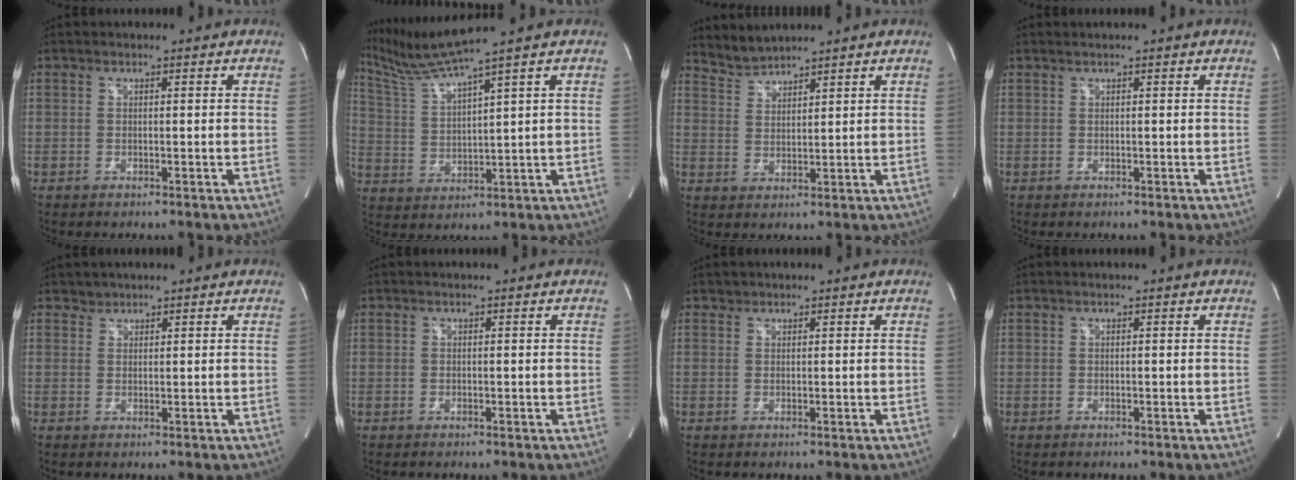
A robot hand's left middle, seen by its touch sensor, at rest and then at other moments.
{"total": 8.1, "force": [6.9, -2.6, 3.3], "torque": [-0.079, 0.000, 0.144]}
{"total": 3.5, "force": [3.5, -0.1, -0.4], "torque": [0.003, 0.003, 0.075]}
{"total": 0.5, "force": [0.5, -0.1, 0.3], "torque": [-0.009, 0.007, 0.013]}
{"total": 1.2, "force": [1.0, 0.5, -0.3], "torque": [0.009, 0.003, 0.015]}
{"total": 0.0}
{"total": 0.7, "force": [0.6, 0.4, -0.1], "torque": [0.004, 0.003, 0.009]}
{"total": 0.0}